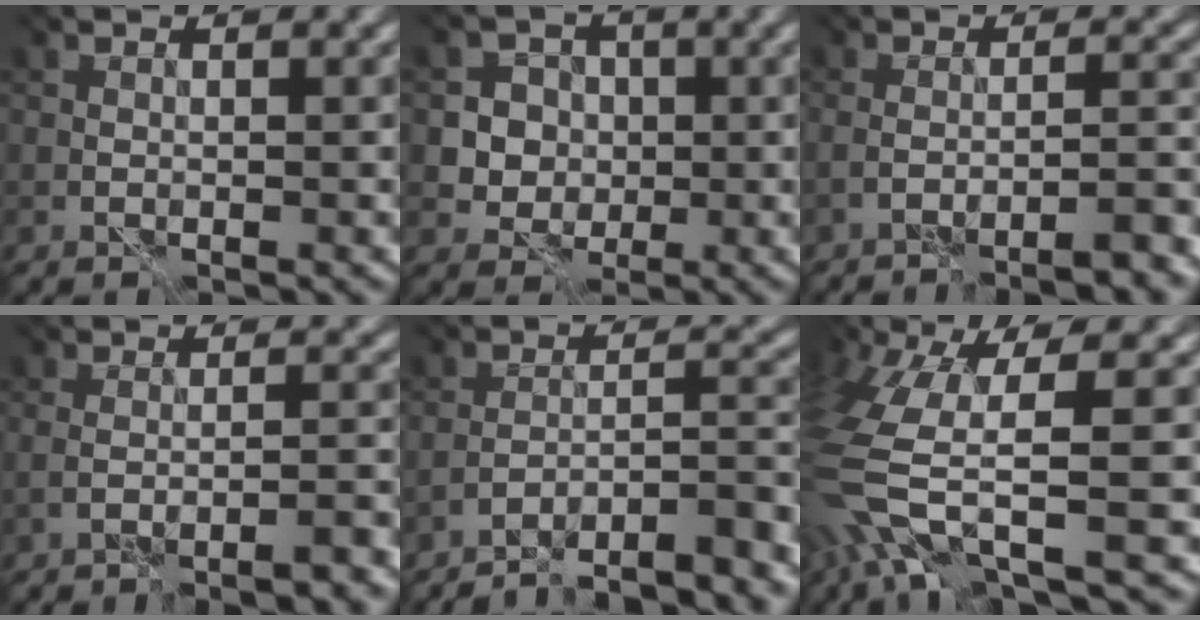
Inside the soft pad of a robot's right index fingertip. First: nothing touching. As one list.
[{"total": 4.6, "force": [0.5, 4.4, 1.1], "torque": [-0.016, 0.010, 0.007]}, {"total": 3.8, "force": [-2.9, 0.0, 2.4], "torque": [-0.028, 0.001, -0.051]}, {"total": 3.5, "force": [-2.5, 0.0, 2.4], "torque": [-0.029, -0.004, -0.045]}, {"total": 11.3, "force": [-10.5, 1.2, 4.1], "torque": [-0.037, 0.012, -0.140]}, {"total": 7.9, "force": [-3.3, 2.4, 6.8], "torque": [-0.169, -0.018, -0.062]}]